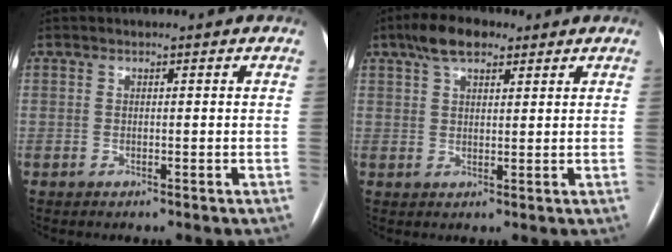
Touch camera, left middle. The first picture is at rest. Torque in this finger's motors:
{"motor_torque": [0.78, -0.72, 0.10, 0.03]}